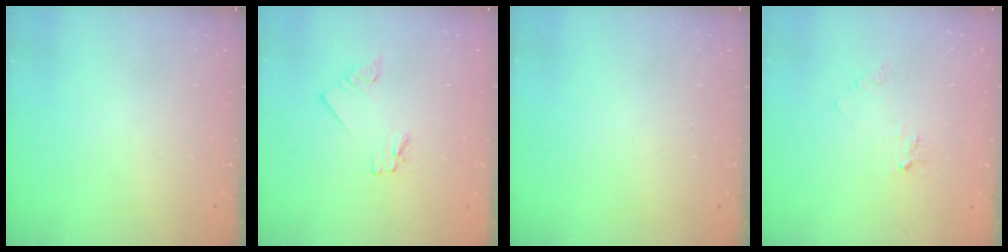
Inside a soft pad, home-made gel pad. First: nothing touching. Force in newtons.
{"total": 2.3, "press": 2.3, "slide": 0.1}
{"total": 0.0}
{"total": 5.1, "press": 5.0, "slide": 0.5}